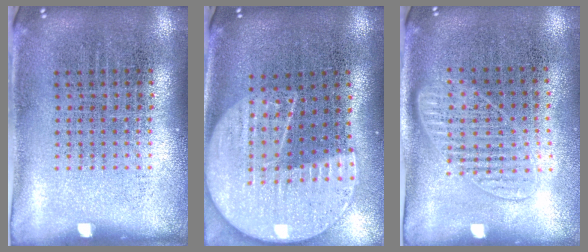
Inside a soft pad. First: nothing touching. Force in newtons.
{"total": 2.3, "press": 2.0, "slide": 1.2}
{"total": 1.2, "press": 1.1, "slide": 0.4}